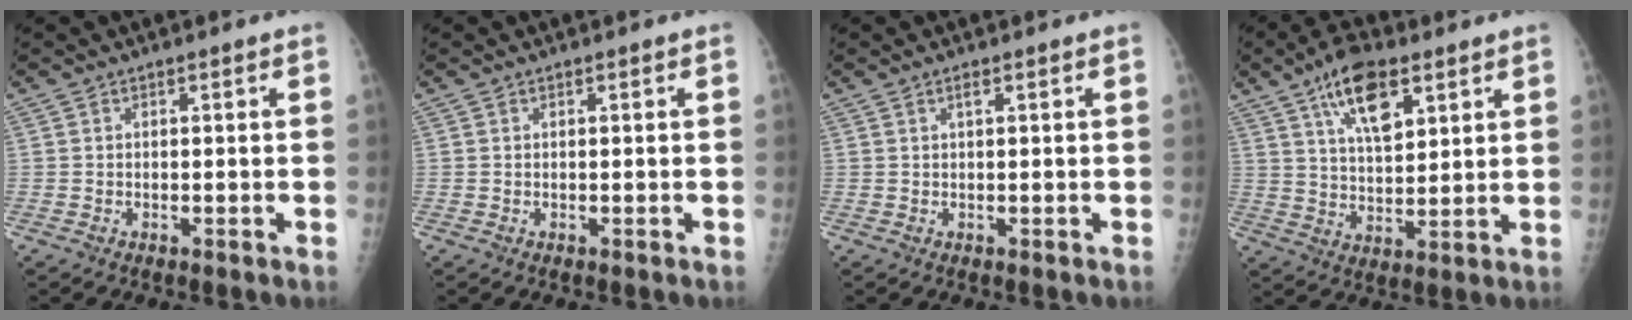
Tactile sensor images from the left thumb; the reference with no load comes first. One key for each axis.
{"total": 0.0}
{"total": 0.7, "fx": 0.4, "fy": 0.1, "fz": 0.5, "tx": -0.011, "ty": 0.003, "tz": 0.006}
{"total": 11.9, "fx": 6.3, "fy": 5.3, "fz": 8.6, "tx": -0.128, "ty": -0.022, "tz": 0.113}